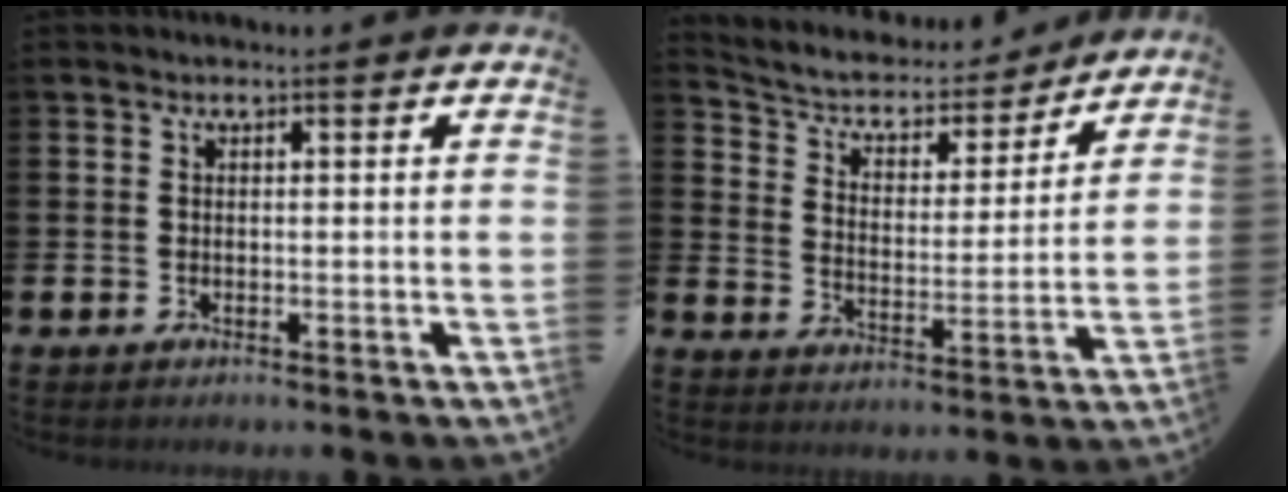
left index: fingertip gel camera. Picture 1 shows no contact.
{"total": 5.1, "force": [4.5, 1.9, 1.1], "torque": [-0.058, -0.037, 0.072]}